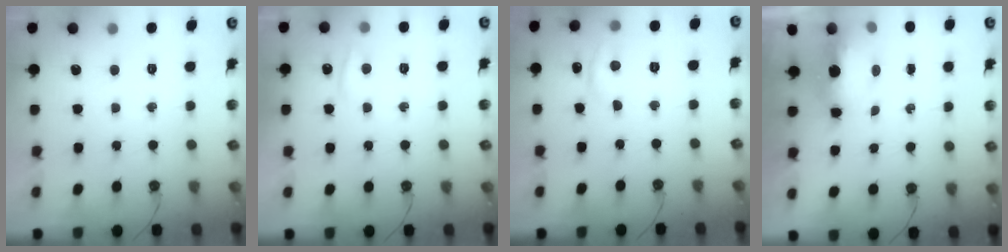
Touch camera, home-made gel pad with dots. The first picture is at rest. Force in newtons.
{"total": 3.7, "press": 3.6, "slide": 0.6}
{"total": 3.5, "press": 3.4, "slide": 0.5}
{"total": 9.6, "press": 7.9, "slide": 5.4}